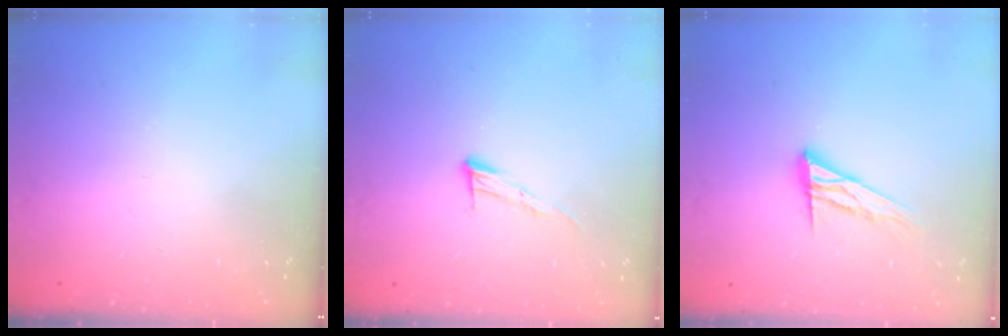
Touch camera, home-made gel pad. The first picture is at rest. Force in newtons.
{"total": 6.7, "press": 6.7, "slide": 0.4}
{"total": 12.0, "press": 12.0, "slide": 1.0}